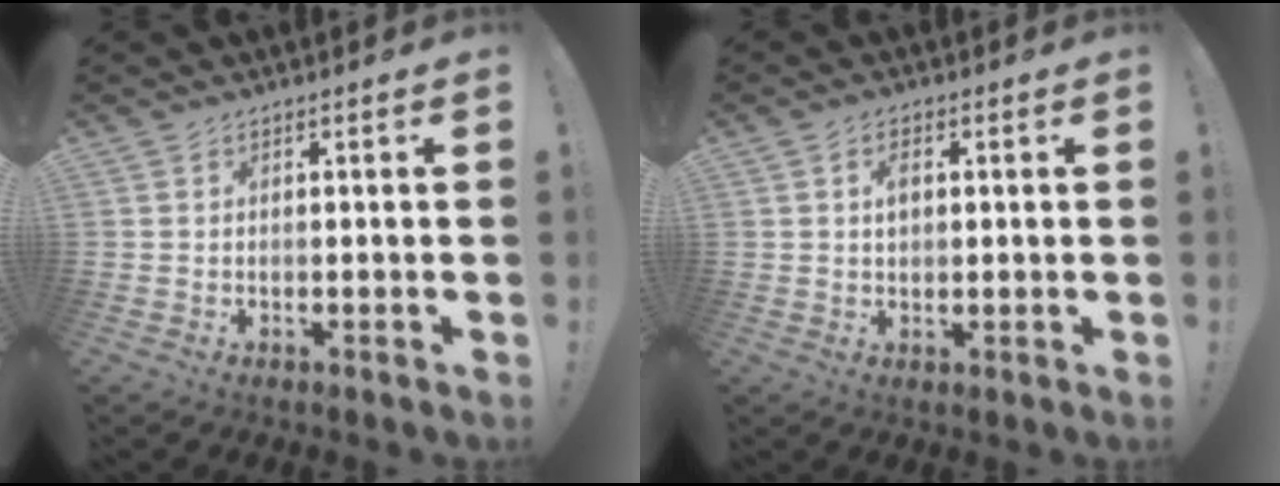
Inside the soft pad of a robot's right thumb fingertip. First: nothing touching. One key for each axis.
{"total": 3.1, "fx": 0.6, "fy": 2.1, "fz": 2.3, "tx": -0.030, "ty": 0.001, "tz": 0.006}